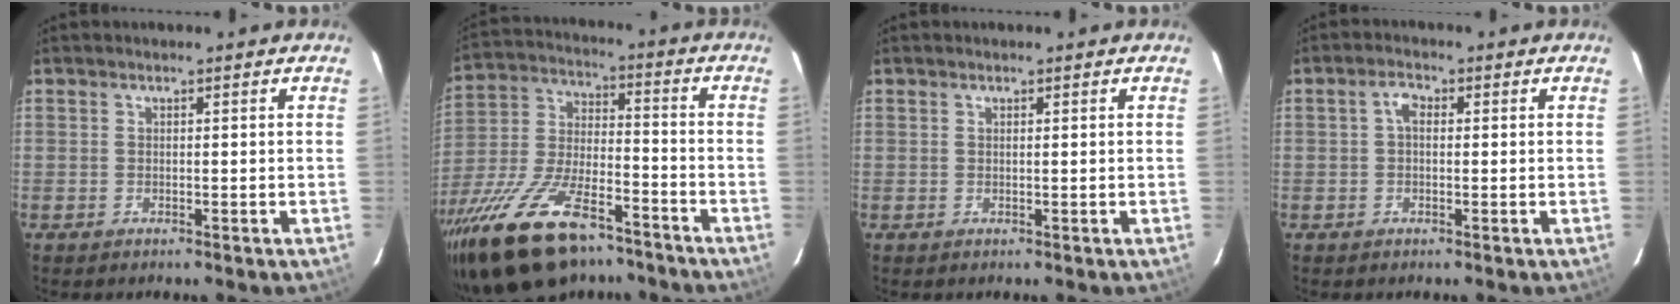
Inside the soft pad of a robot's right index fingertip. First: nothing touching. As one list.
[{"total": 24.8, "force": [-17.2, 10.0, 14.7], "torque": [-0.301, -0.026, -0.289]}, {"total": 0.0}, {"total": 2.2, "force": [0.2, 1.4, 1.7], "torque": [-0.034, 0.010, 0.002]}]